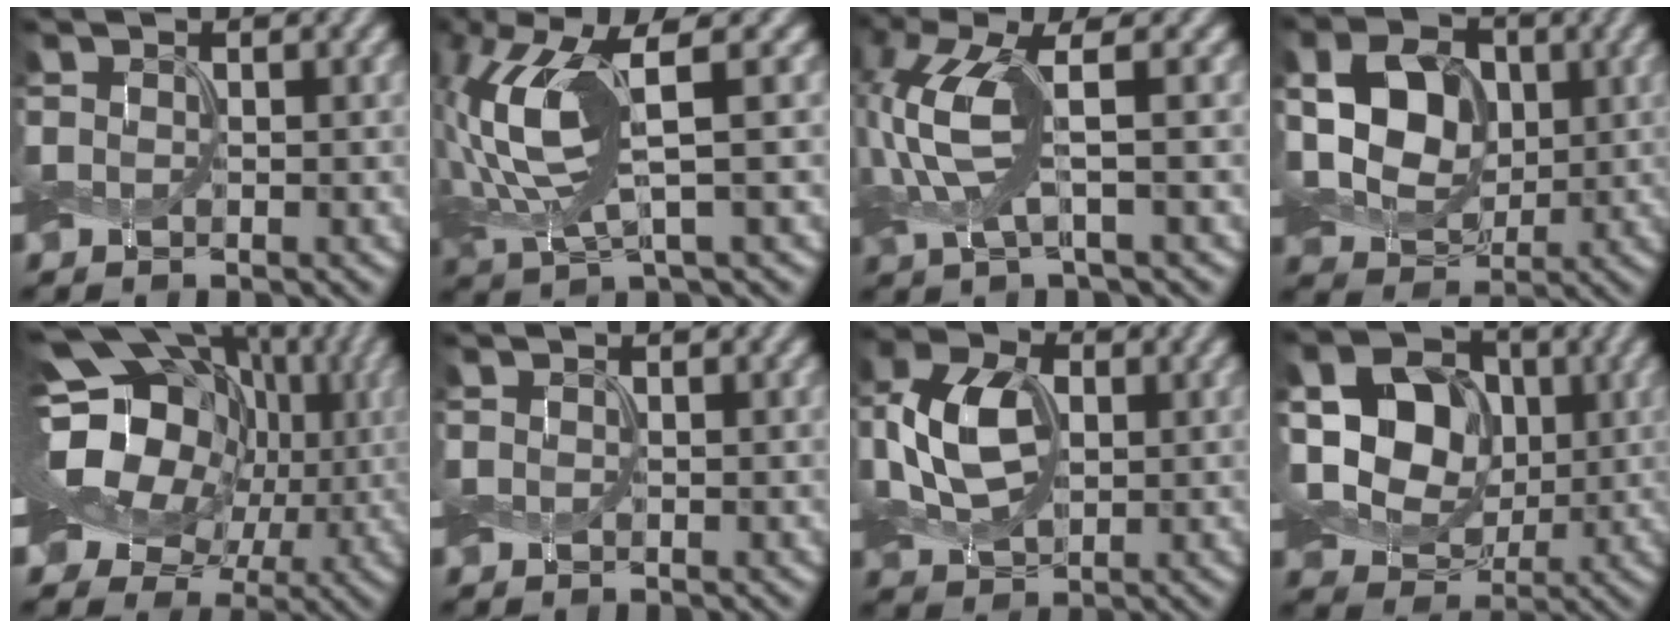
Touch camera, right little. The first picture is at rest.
{"total": 9.3, "force": [0.9, 3.1, 8.7], "torque": [-0.211, 0.002, 0.025]}
{"total": 6.2, "force": [0.1, 1.7, 6.0], "torque": [-0.154, 0.005, 0.006]}
{"total": 7.4, "force": [-0.1, 5.5, 4.9], "torque": [-0.113, -0.001, -0.006]}
{"total": 19.1, "force": [1.1, 15.1, 11.5], "torque": [-0.216, 0.023, -0.002]}
{"total": 0.0}
{"total": 6.9, "force": [-0.6, 4.7, 5.0], "torque": [-0.127, 0.007, -0.011]}
{"total": 10.7, "force": [0.4, 8.6, 6.4], "torque": [-0.145, 0.012, 0.001]}